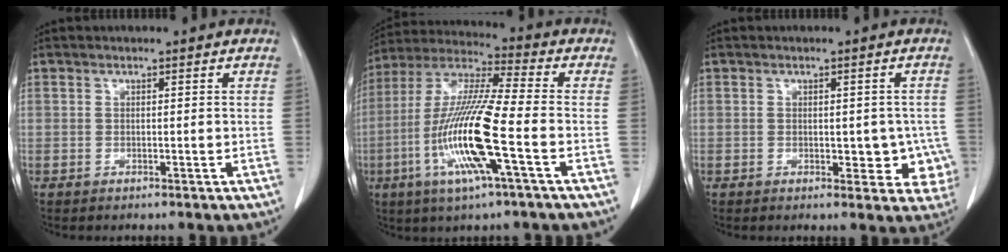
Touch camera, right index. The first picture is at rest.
{"total": 15.7, "force": [-4.6, 0.4, 15.0], "torque": [-0.313, -0.013, -0.096]}
{"total": 5.3, "force": [-0.7, 3.2, 4.1], "torque": [-0.027, 0.007, -0.004]}